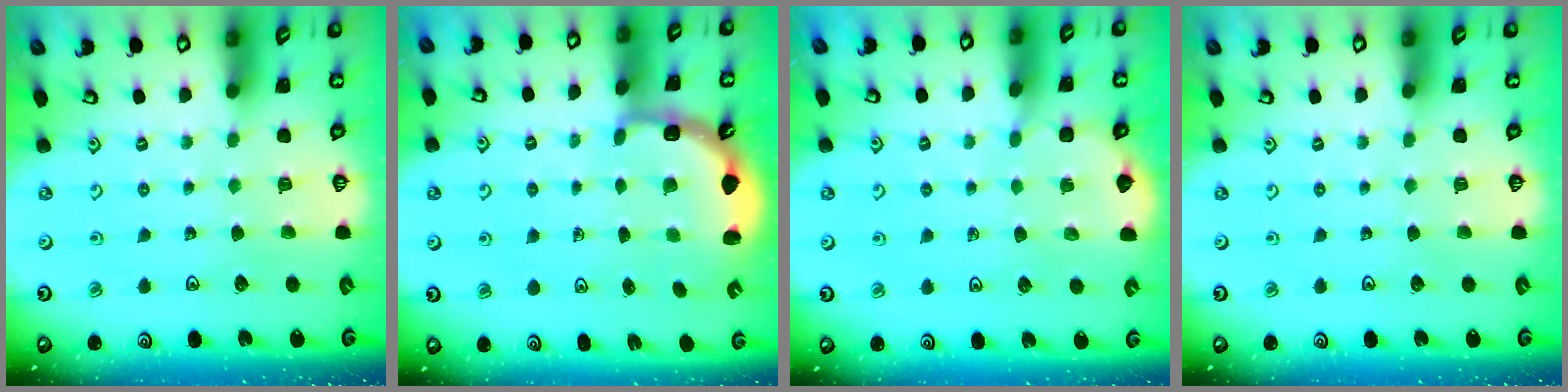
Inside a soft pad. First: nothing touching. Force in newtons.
{"total": 3.2, "press": 2.6, "slide": 1.9}
{"total": 2.3, "press": 2.3, "slide": 0.2}
{"total": 0.0}